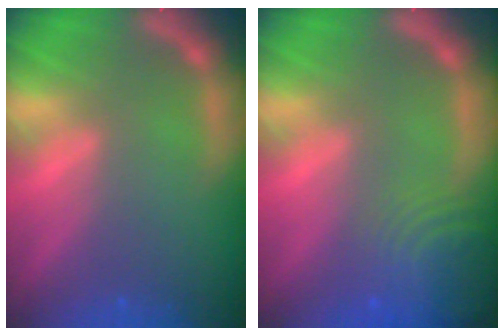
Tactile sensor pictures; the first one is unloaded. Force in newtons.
{"total": 8.0}